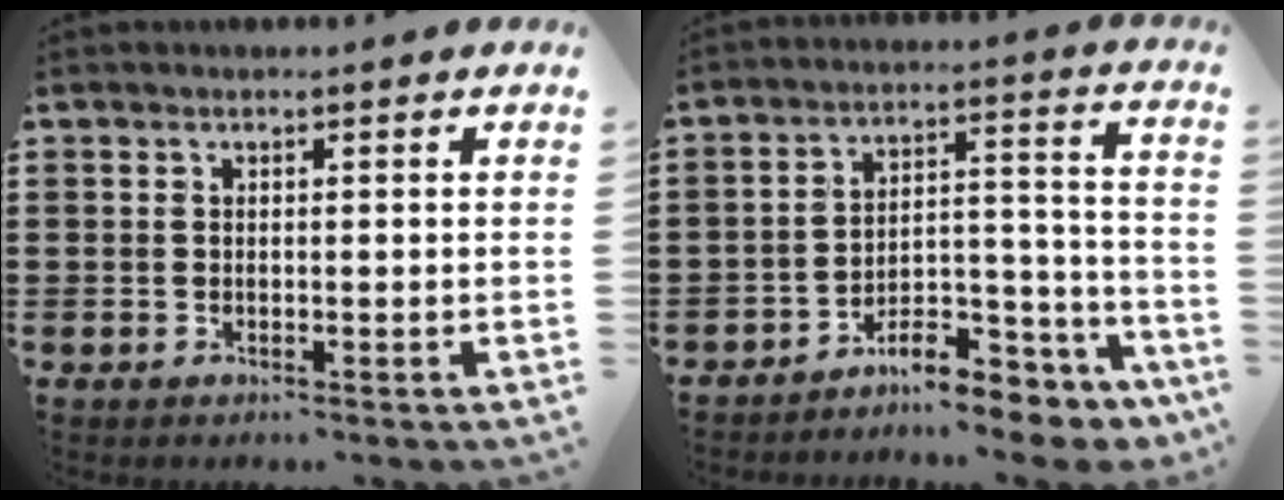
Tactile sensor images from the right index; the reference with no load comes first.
{"total": 9.0, "force": [-8.1, 2.4, 3.0], "torque": [-0.033, 0.031, -0.153]}